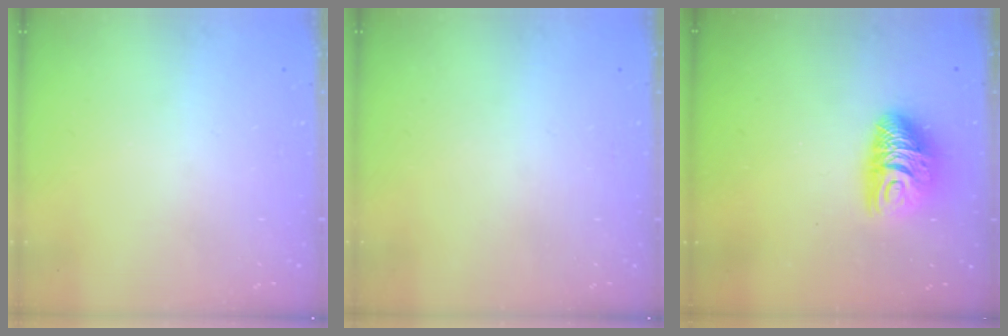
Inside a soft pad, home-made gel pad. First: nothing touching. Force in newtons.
{"total": 0.0}
{"total": 10.5, "press": 10.5, "slide": 0.5}